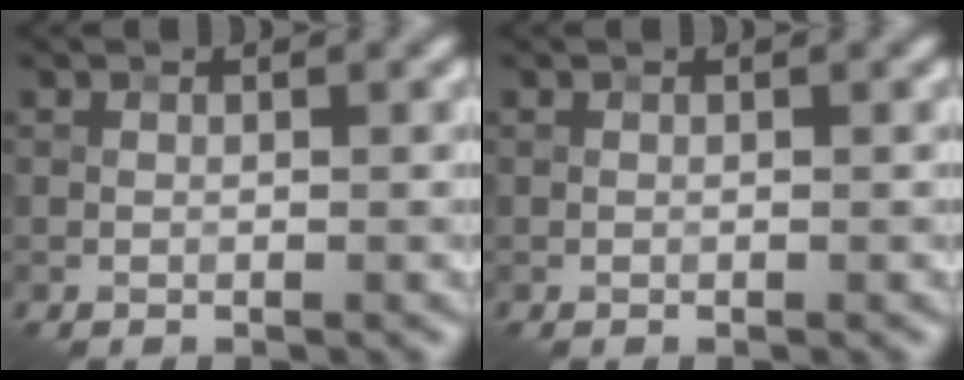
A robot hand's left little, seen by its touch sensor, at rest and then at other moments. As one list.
[{"total": 0.0}]